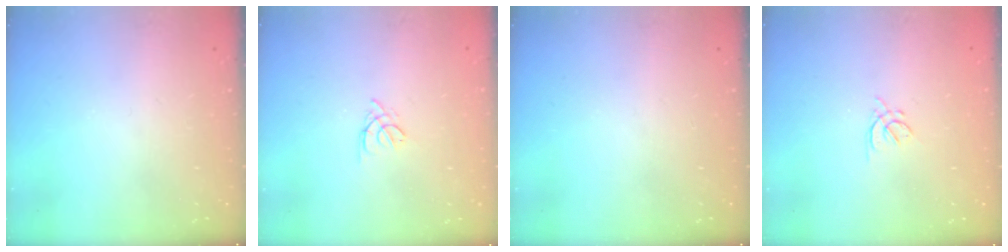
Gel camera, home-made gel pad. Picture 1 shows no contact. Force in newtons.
{"total": 3.0, "press": 2.9, "slide": 0.7}
{"total": 0.0}
{"total": 2.8, "press": 2.8, "slide": 0.7}